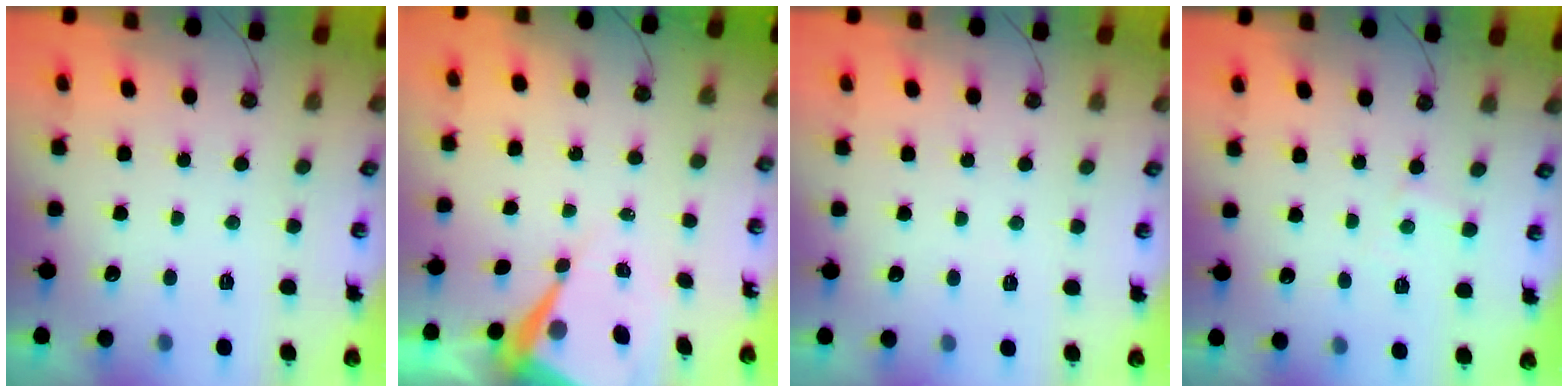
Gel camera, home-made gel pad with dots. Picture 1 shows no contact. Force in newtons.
{"total": 10.0, "press": 10.0, "slide": 0.9}
{"total": 2.6, "press": 2.6, "slide": 0.5}
{"total": 4.0, "press": 3.9, "slide": 0.6}